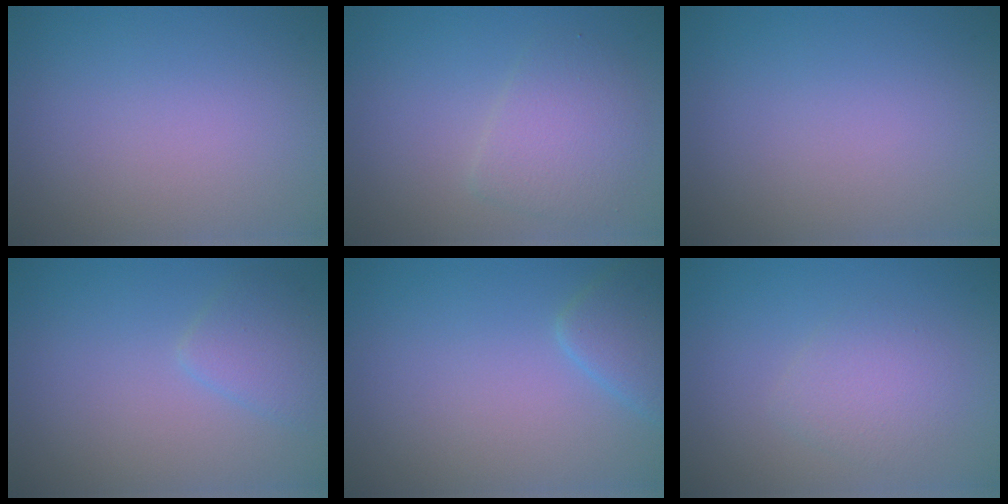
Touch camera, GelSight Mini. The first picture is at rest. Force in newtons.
{"total": 3.1, "press": 3.1, "slide": 0.1}
{"total": 0.0}
{"total": 2.3, "press": 2.3, "slide": 0.1}
{"total": 2.7, "press": 2.7, "slide": 0.2}
{"total": 2.3, "press": 2.3, "slide": 0.1}